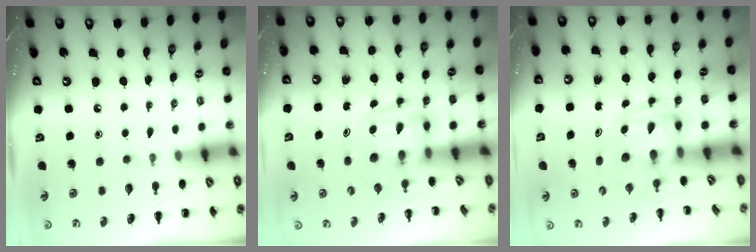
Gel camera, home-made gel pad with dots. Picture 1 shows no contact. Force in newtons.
{"total": 3.8, "press": 3.7, "slide": 0.7}
{"total": 2.8, "press": 2.8, "slide": 0.6}